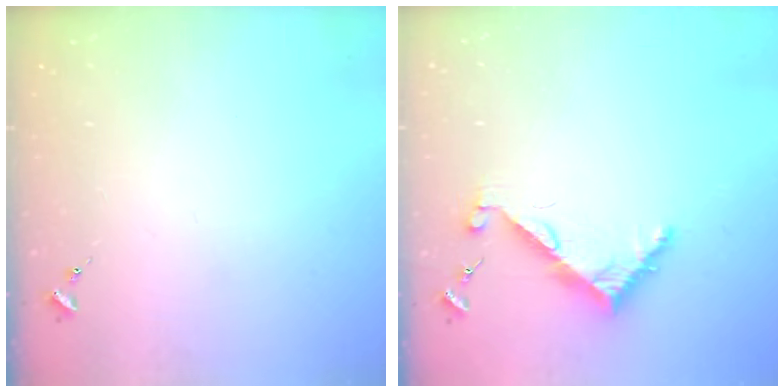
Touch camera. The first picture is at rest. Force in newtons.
{"total": 6.3, "press": 6.3, "slide": 0.5}